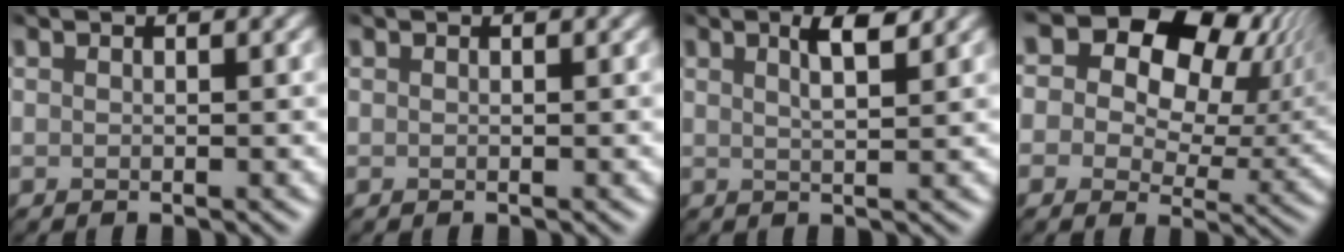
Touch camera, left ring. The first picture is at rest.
{"total": 0.0}
{"total": 1.5, "force": [0.4, 0.4, 1.4], "torque": [-0.033, 0.000, 0.012]}
{"total": 14.5, "force": [5.9, 9.9, 8.8], "torque": [-0.161, 0.045, 0.096]}